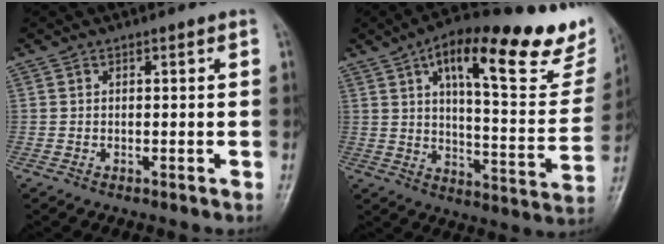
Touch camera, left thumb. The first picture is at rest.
{"total": 26.3, "force": [16.4, 7.8, 19.0], "torque": [-0.233, -0.048, 0.230]}